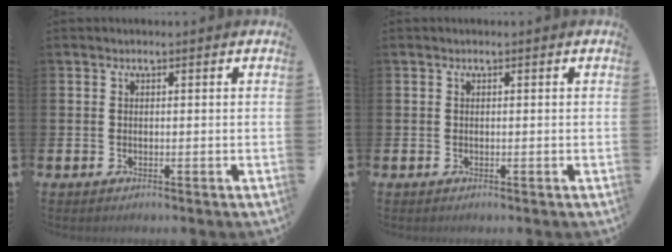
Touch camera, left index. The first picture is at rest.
{"total": 0.0}